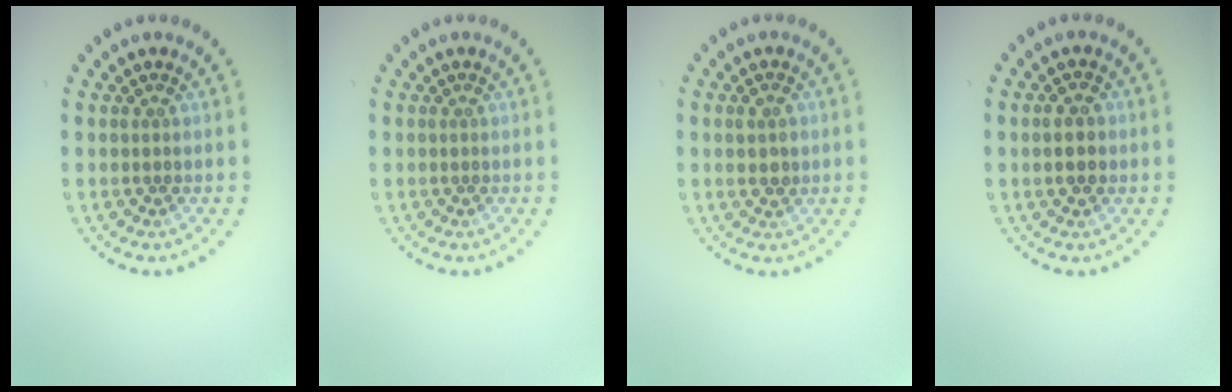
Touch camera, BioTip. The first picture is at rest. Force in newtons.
{"total": 0.0}
{"total": 1.8, "press": 1.8, "slide": 0.1}
{"total": 2.9, "press": 2.9, "slide": 0.2}